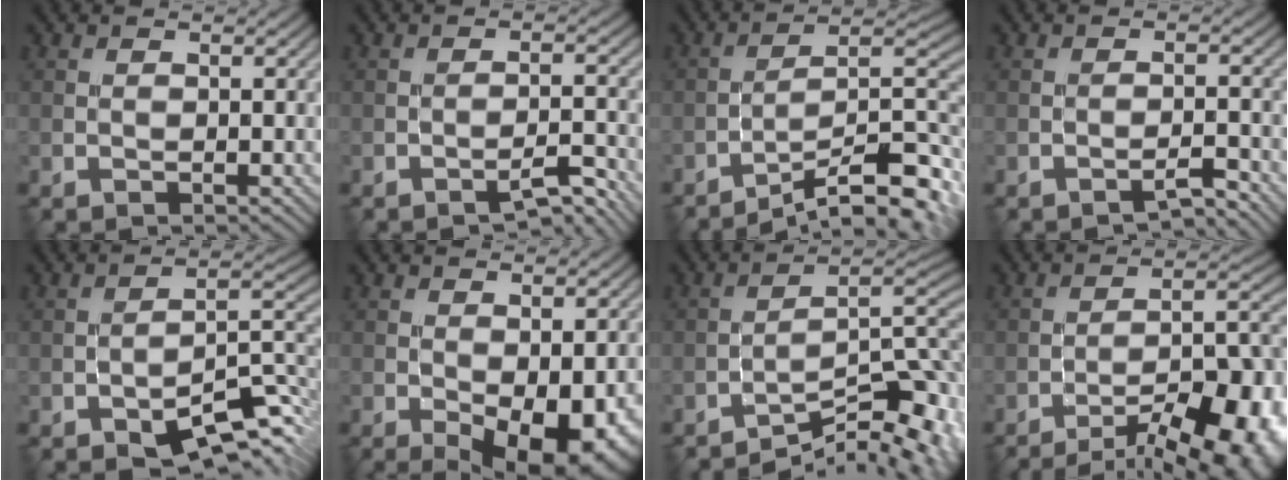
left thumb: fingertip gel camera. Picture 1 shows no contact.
{"total": 3.9, "force": [-3.1, 0.3, 2.3], "torque": [-0.034, 0.013, -0.052]}
{"total": 12.6, "force": [-8.4, 2.6, 9.0], "torque": [-0.137, 0.005, -0.127]}
{"total": 2.6, "force": [-2.2, 0.1, 1.3], "torque": [-0.016, 0.011, -0.047]}
{"total": 10.4, "force": [-6.7, 3.1, 7.2], "torque": [-0.107, -0.003, -0.111]}
{"total": 8.9, "force": [-3.5, 4.1, 7.2], "torque": [-0.121, -0.034, -0.028]}
{"total": 12.3, "force": [-8.3, 3.0, 8.5], "torque": [-0.135, -0.002, -0.124]}
{"total": 16.0, "force": [-10.6, 4.5, 11.0], "torque": [-0.138, -0.001, -0.155]}